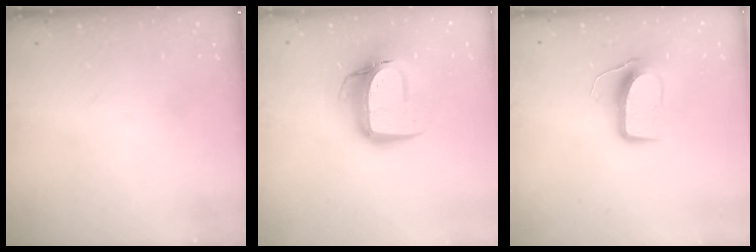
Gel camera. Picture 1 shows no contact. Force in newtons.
{"total": 13.9, "press": 13.8, "slide": 1.4}
{"total": 11.0, "press": 11.0, "slide": 0.9}